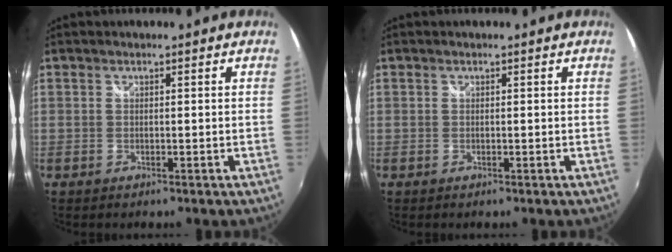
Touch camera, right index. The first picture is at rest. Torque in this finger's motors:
{"motor_torque": [-0.36, 0.26, -0.02, -0.01]}